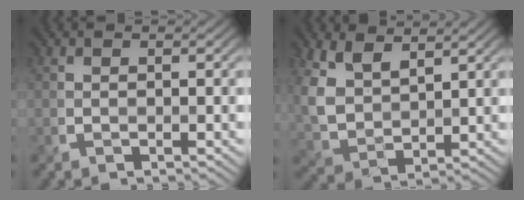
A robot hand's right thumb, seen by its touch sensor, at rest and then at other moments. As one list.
[{"total": 7.4, "force": [4.4, 3.7, 4.5], "torque": [-0.126, 0.000, 0.093]}]